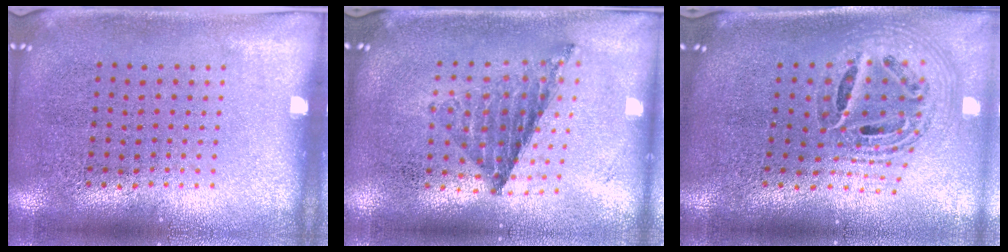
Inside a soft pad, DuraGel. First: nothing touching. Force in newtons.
{"total": 0.8, "press": 0.8, "slide": 0.1}
{"total": 1.8, "press": 1.5, "slide": 1.0}